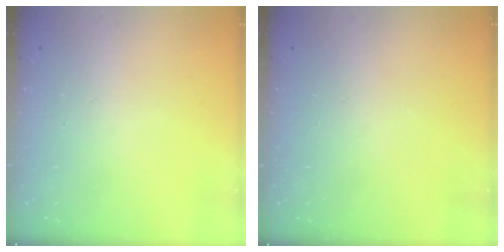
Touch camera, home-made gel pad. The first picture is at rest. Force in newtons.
{"total": 0.0}